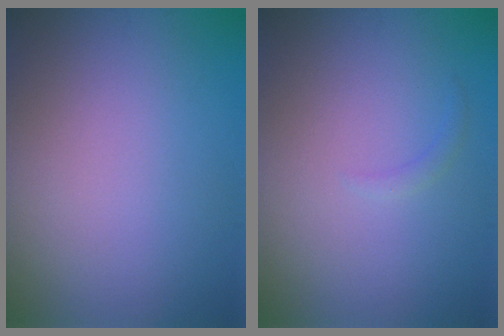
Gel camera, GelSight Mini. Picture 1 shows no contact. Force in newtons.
{"total": 0.7, "press": 0.7, "slide": 0.1}